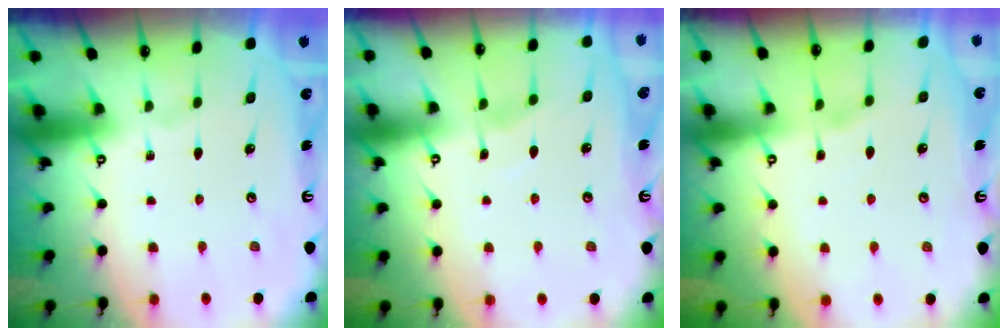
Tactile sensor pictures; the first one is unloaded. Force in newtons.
{"total": 5.6, "press": 5.5, "slide": 0.7}
{"total": 1.6, "press": 1.5, "slide": 0.4}